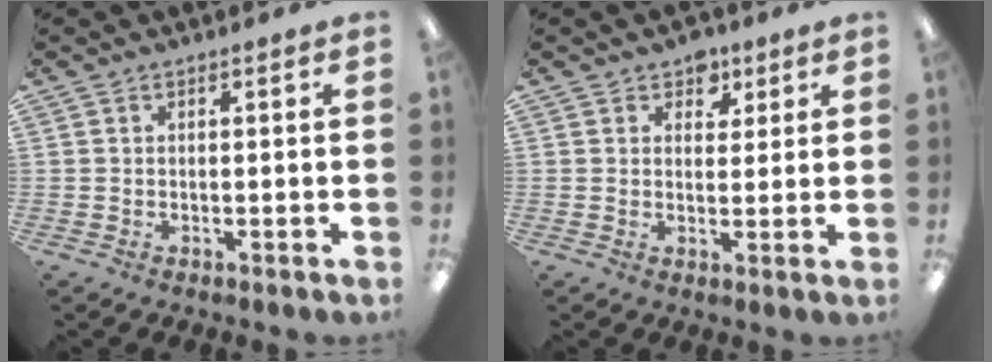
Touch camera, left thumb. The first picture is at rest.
{"total": 4.9, "force": [3.0, 3.5, 1.6], "torque": [-0.004, -0.013, 0.049]}